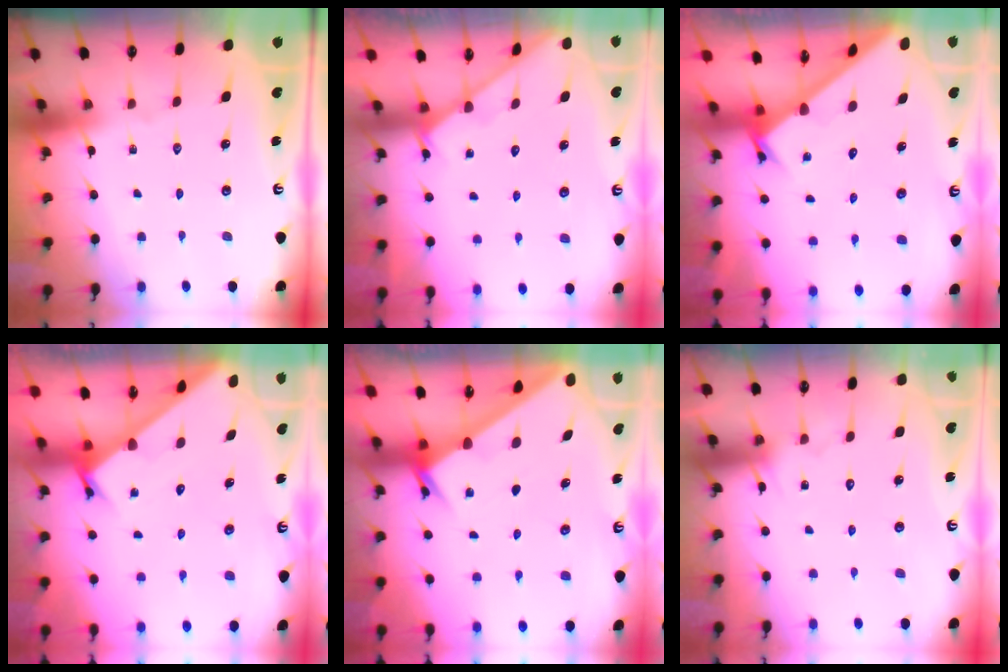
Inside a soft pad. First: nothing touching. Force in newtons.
{"total": 2.8, "press": 2.8, "slide": 0.2}
{"total": 2.7, "press": 2.7, "slide": 0.2}
{"total": 2.2, "press": 2.2, "slide": 0.1}
{"total": 2.4, "press": 2.4, "slide": 0.3}
{"total": 5.6, "press": 5.5, "slide": 0.4}